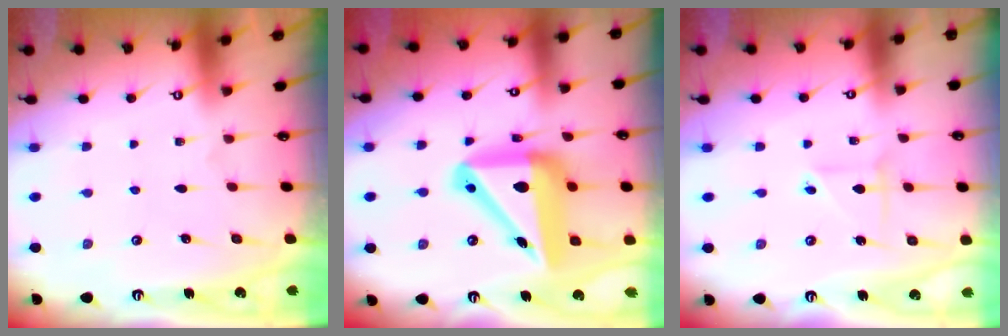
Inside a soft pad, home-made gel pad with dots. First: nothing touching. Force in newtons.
{"total": 19.2, "press": 19.0, "slide": 2.7}
{"total": 2.4, "press": 2.4, "slide": 0.2}